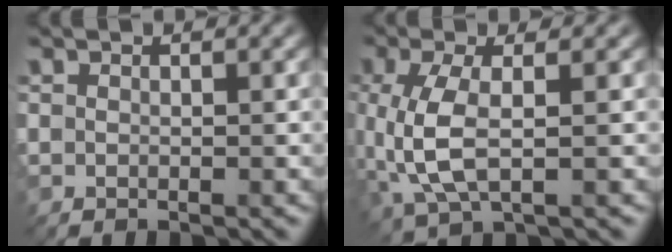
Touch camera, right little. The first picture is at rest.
{"total": 5.4, "force": [-0.1, 2.3, 4.9], "torque": [-0.126, -0.005, 0.000]}